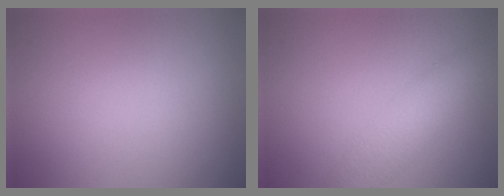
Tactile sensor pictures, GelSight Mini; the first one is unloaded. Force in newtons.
{"total": 3.8, "press": 3.8, "slide": 0.1}